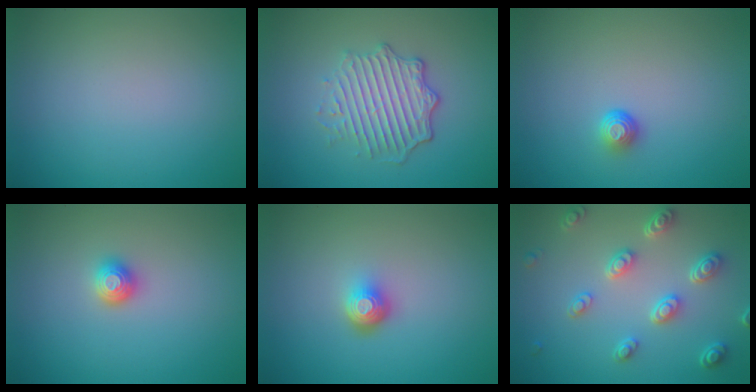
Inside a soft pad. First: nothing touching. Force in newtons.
{"total": 4.5, "press": 3.5, "slide": 2.9}
{"total": 1.3, "press": 1.0, "slide": 0.9}
{"total": 1.4, "press": 1.2, "slide": 0.6}
{"total": 2.0, "press": 1.4, "slide": 1.4}
{"total": 4.6, "press": 3.3, "slide": 3.1}